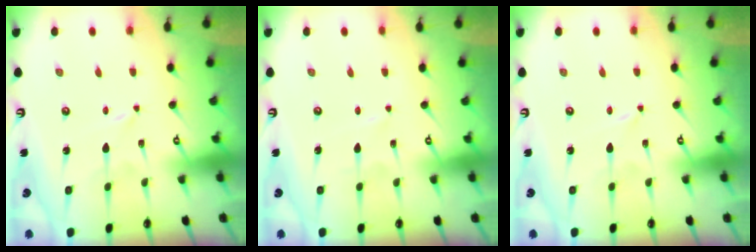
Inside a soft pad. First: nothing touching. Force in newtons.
{"total": 0.7, "press": 0.7, "slide": 0.1}
{"total": 0.0}